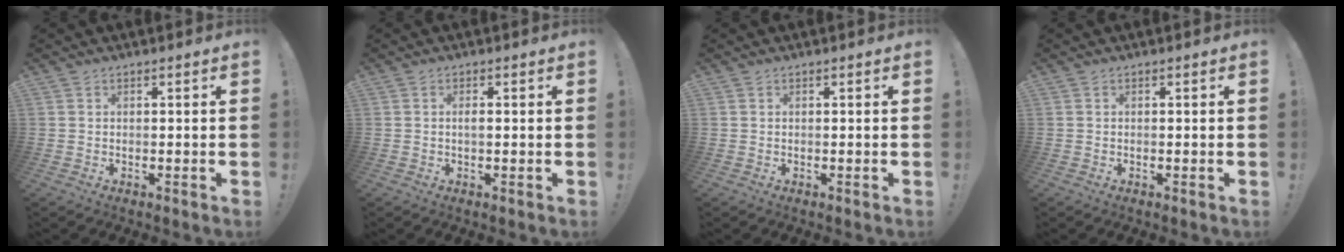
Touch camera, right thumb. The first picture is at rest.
{"total": 1.3, "force": [-0.2, 0.4, 1.2], "torque": [-0.019, 0.000, -0.005]}
{"total": 0.0}
{"total": 0.0}